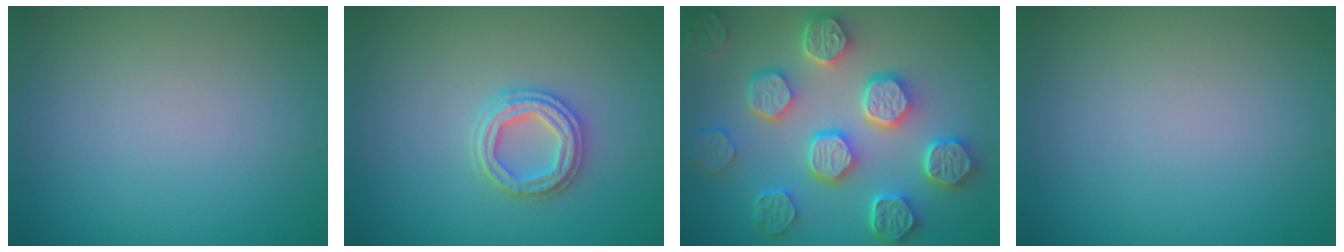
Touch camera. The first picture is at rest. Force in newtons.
{"total": 2.8, "press": 2.7, "slide": 0.8}
{"total": 8.1, "press": 6.5, "slide": 4.8}
{"total": 0.0}